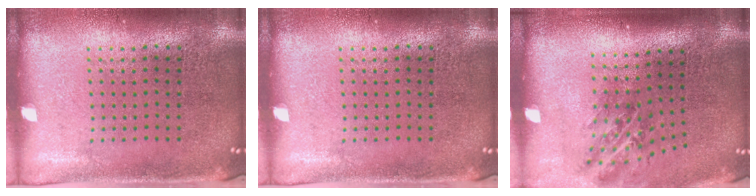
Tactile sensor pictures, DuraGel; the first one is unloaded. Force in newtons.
{"total": 0.0}
{"total": 1.3, "press": 1.1, "slide": 0.7}